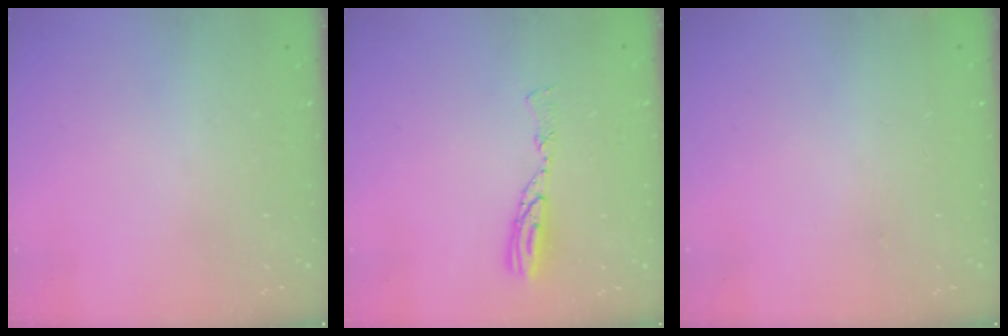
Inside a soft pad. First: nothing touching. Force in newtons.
{"total": 7.8, "press": 7.8, "slide": 0.8}
{"total": 6.3, "press": 5.9, "slide": 2.1}